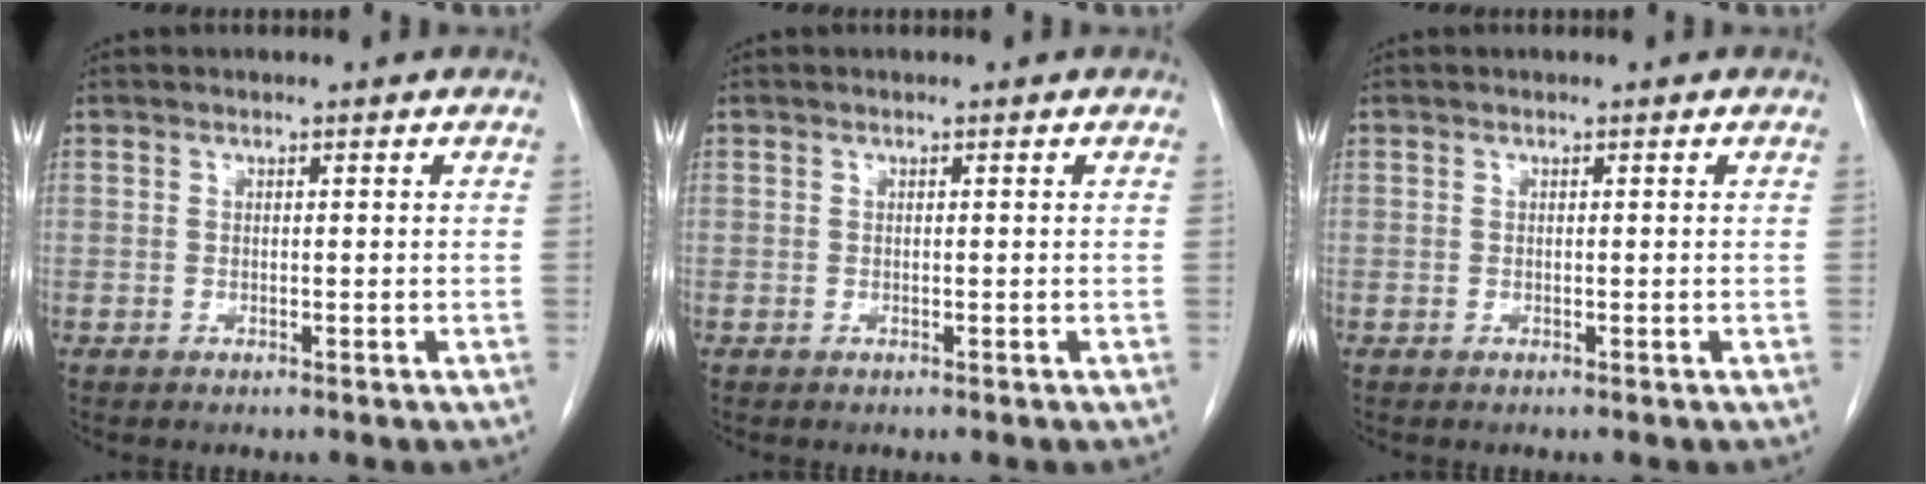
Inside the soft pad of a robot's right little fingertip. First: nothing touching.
{"total": 0.0}
{"total": 0.0}